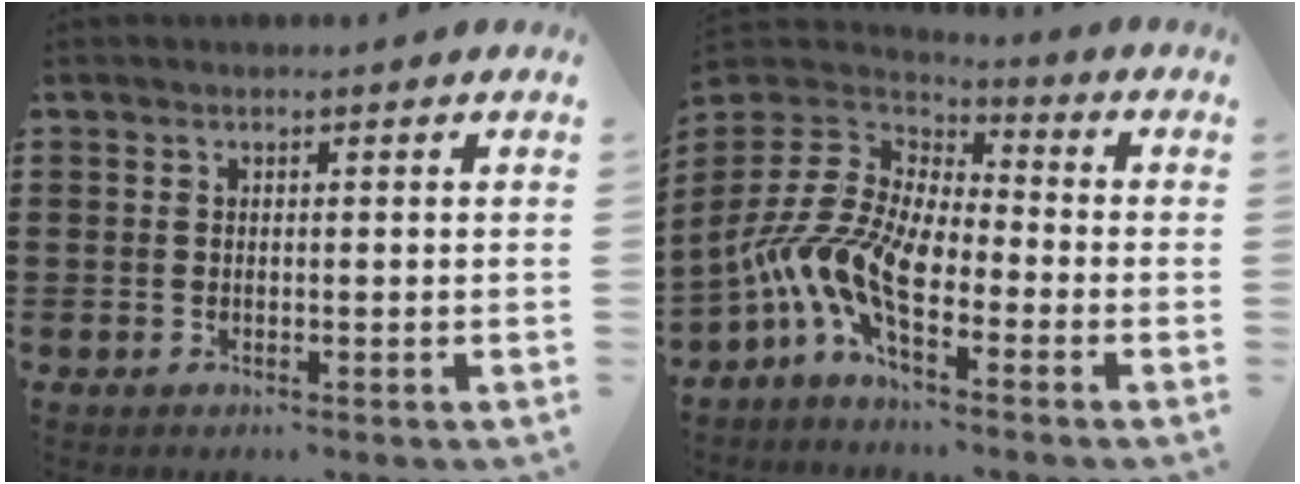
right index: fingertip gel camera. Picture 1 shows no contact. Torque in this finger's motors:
{"motor_torque": [2.14, 0.00, 1.05, 0.21]}